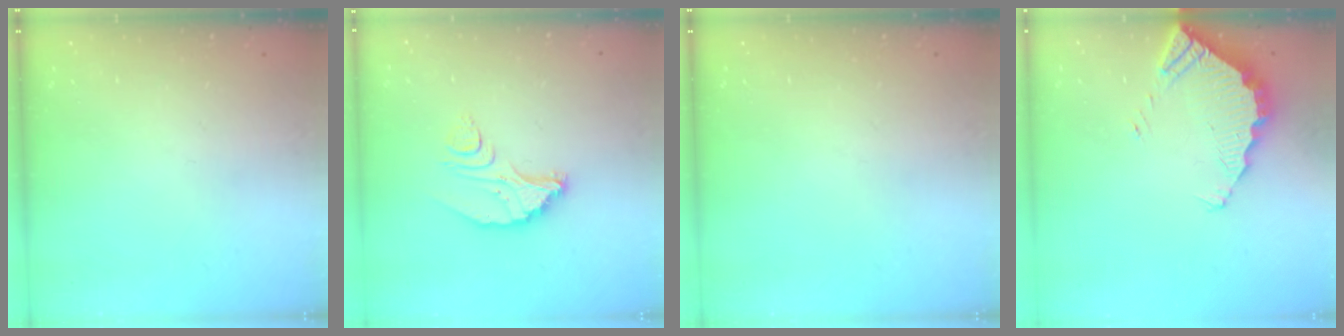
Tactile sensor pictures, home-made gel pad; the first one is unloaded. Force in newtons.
{"total": 8.8, "press": 8.8, "slide": 0.8}
{"total": 0.0}
{"total": 4.0, "press": 3.9, "slide": 0.3}